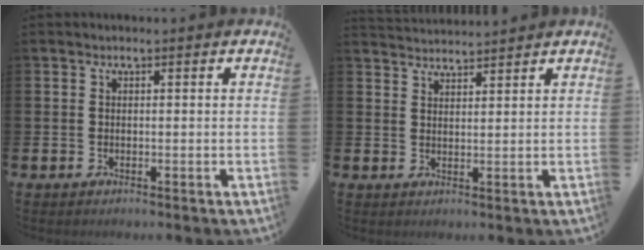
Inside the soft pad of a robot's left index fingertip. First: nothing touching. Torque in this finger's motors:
{"motor_torque": [-0.99, -1.15, -0.40, -0.03]}